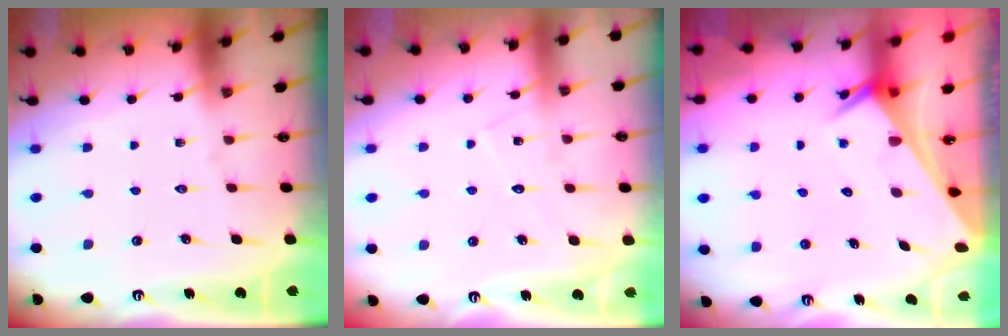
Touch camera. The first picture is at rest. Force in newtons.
{"total": 7.2, "press": 7.1, "slide": 0.4}
{"total": 2.5, "press": 2.5, "slide": 0.1}